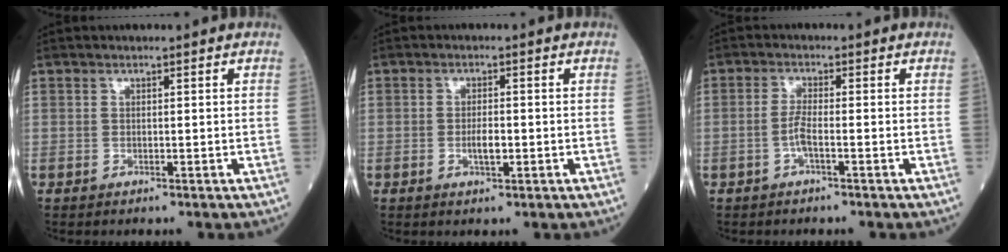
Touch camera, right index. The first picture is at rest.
{"total": 2.6, "force": [-0.7, 0.7, 2.4], "torque": [-0.046, 0.001, -0.010]}
{"total": 2.4, "force": [-1.0, 0.1, 2.2], "torque": [-0.048, 0.000, -0.024]}